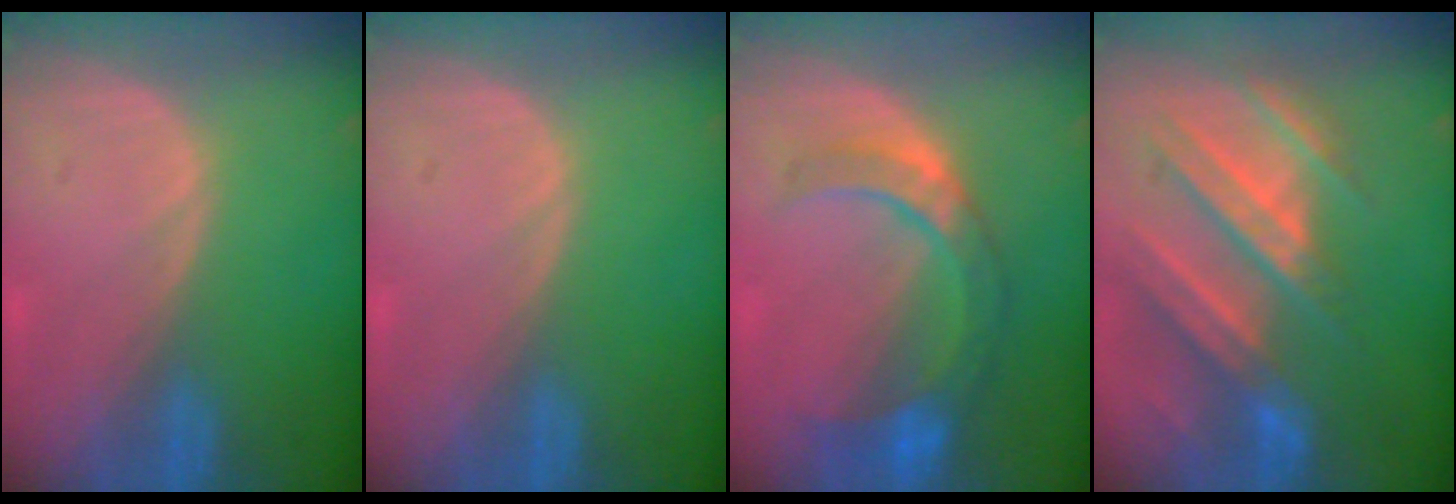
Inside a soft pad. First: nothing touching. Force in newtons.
{"total": 0.0}
{"total": 8.8, "press": 7.8, "slide": 4.0}
{"total": 10.5, "press": 9.6, "slide": 4.2}